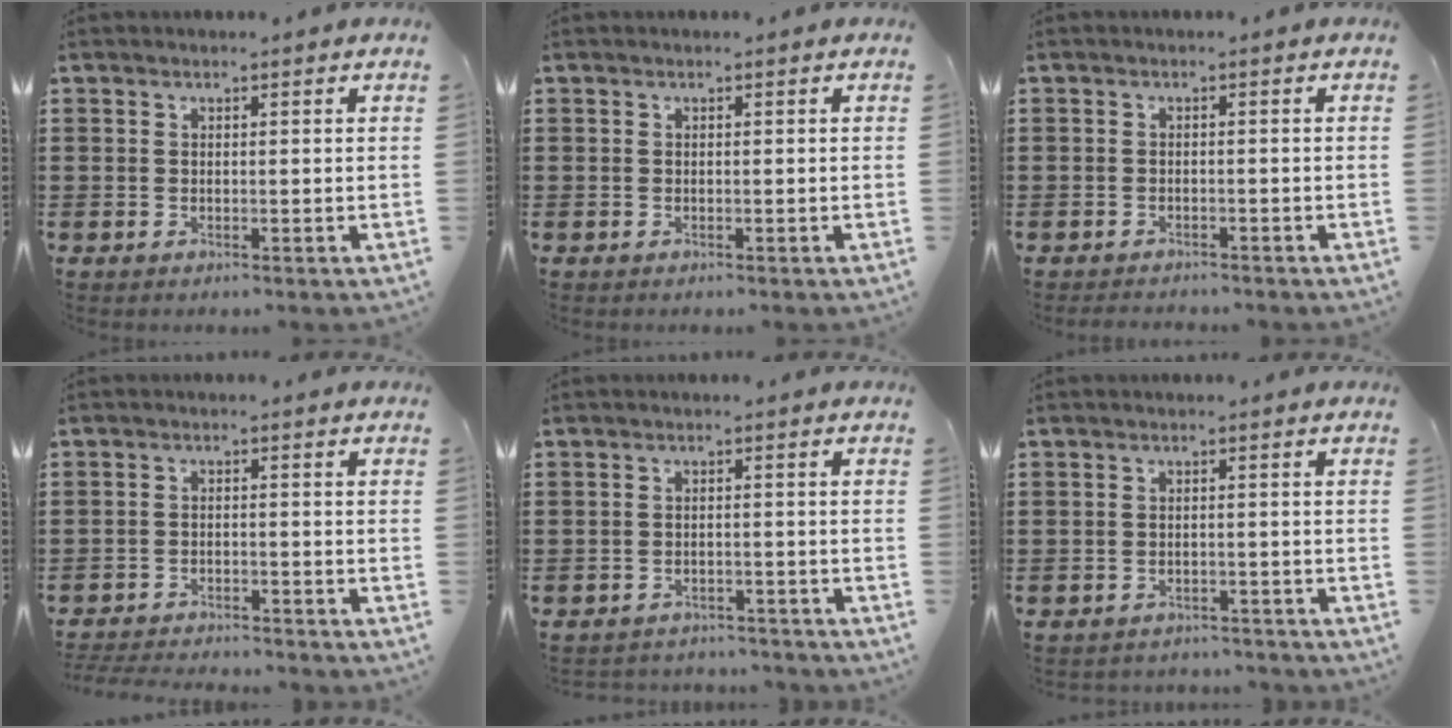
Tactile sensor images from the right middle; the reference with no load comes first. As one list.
[{"total": 0.0}, {"total": 1.3, "force": [-1.3, 0.0, -0.1], "torque": [-0.004, 0.000, -0.028]}, {"total": 3.2, "force": [-3.2, 0.1, 0.2], "torque": [-0.016, -0.006, -0.068]}, {"total": 2.2, "force": [-2.2, 0.2, 0.0], "torque": [-0.008, -0.003, -0.047]}, {"total": 1.8, "force": [-1.8, 0.2, 0.0], "torque": [-0.008, -0.003, -0.038]}]